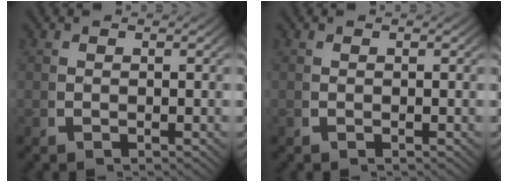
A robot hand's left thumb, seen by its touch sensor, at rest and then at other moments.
{"total": 0.0}